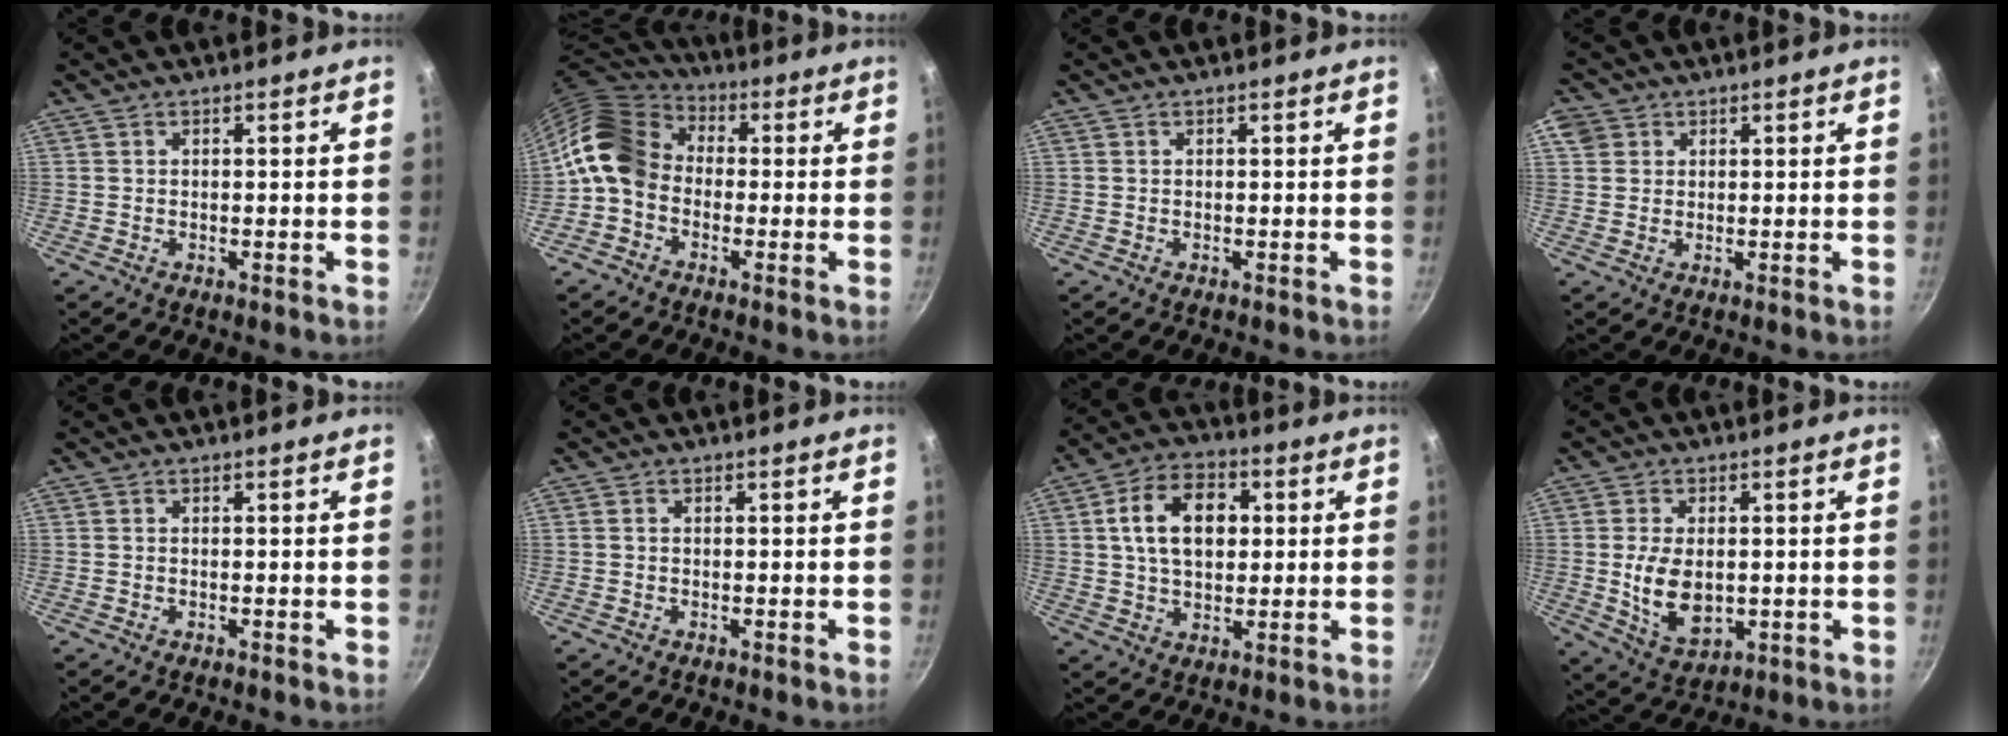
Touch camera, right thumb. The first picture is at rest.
{"total": 12.3, "force": [-1.4, 9.6, 7.5], "torque": [-0.121, 0.036, -0.052]}
{"total": 0.0}
{"total": 3.6, "force": [1.2, 3.3, 0.9], "torque": [0.004, 0.005, 0.018]}
{"total": 0.0}
{"total": 0.5, "force": [0.0, 0.4, 0.3], "torque": [-0.005, 0.004, -0.001]}
{"total": 12.6, "force": [2.3, 8.5, 9.1], "torque": [-0.129, 0.012, 0.030]}
{"total": 9.9, "force": [-0.1, 6.1, 7.8], "torque": [-0.135, -0.011, 0.010]}